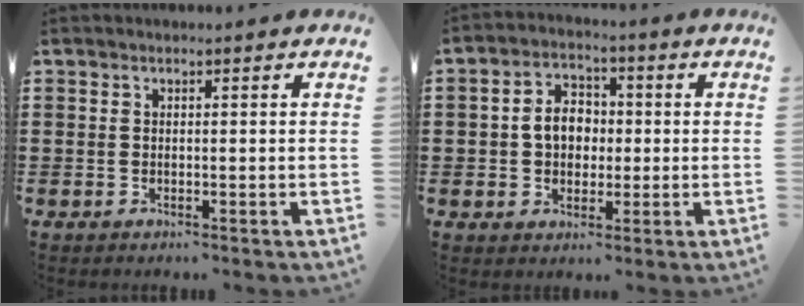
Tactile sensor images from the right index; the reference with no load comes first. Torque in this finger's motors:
{"motor_torque": [0.55, -0.49, 0.39, 0.04]}